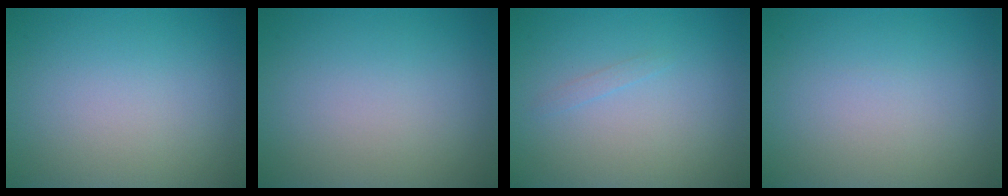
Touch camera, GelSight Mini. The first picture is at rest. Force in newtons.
{"total": 0.0}
{"total": 0.5, "press": 0.5, "slide": 0.1}
{"total": 0.0}